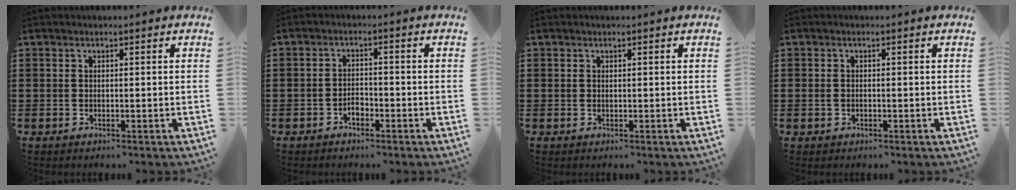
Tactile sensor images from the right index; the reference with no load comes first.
{"total": 2.1, "force": [-1.4, 1.2, 1.2], "torque": [-0.026, 0.002, -0.028]}
{"total": 0.0}
{"total": 0.9, "force": [-0.3, 0.7, 0.4], "torque": [-0.010, 0.004, -0.007]}